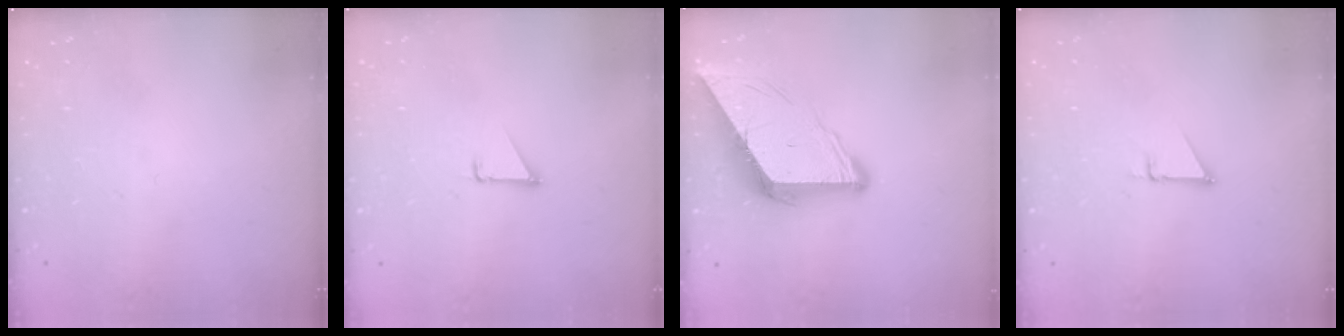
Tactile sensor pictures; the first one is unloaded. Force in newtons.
{"total": 1.3, "press": 1.3, "slide": 0.1}
{"total": 10.3, "press": 10.3, "slide": 1.1}
{"total": 1.4, "press": 1.4, "slide": 0.0}